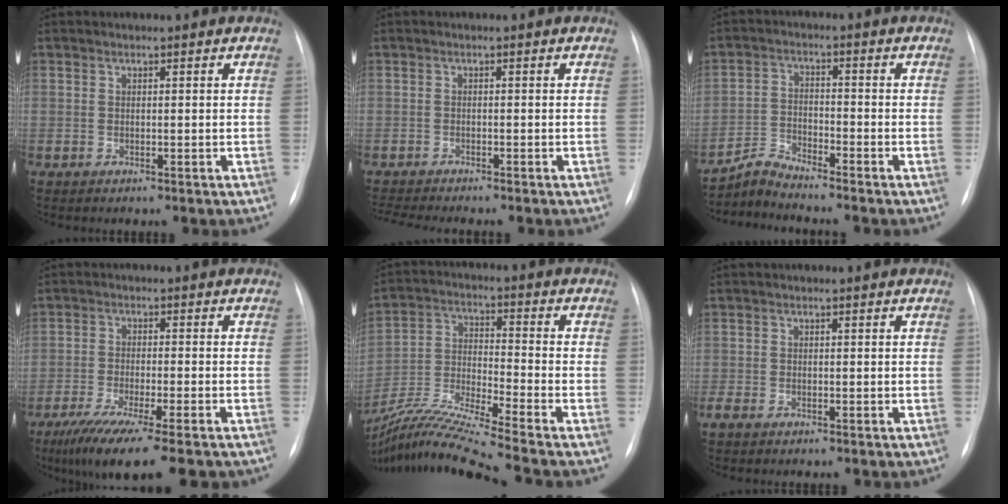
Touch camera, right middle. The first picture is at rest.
{"total": 5.1, "force": [-4.6, -0.7, 2.0], "torque": [-0.034, -0.014, -0.073]}
{"total": 4.1, "force": [-4.0, -0.6, -0.4], "torque": [-0.003, -0.016, -0.077]}
{"total": 12.0, "force": [-8.8, 0.9, 8.1], "torque": [-0.132, -0.033, -0.135]}
{"total": 13.6, "force": [-11.7, -2.5, 6.5], "torque": [-0.133, -0.023, -0.212]}
{"total": 1.3, "force": [-0.8, 0.6, 0.8], "torque": [-0.023, -0.004, -0.011]}